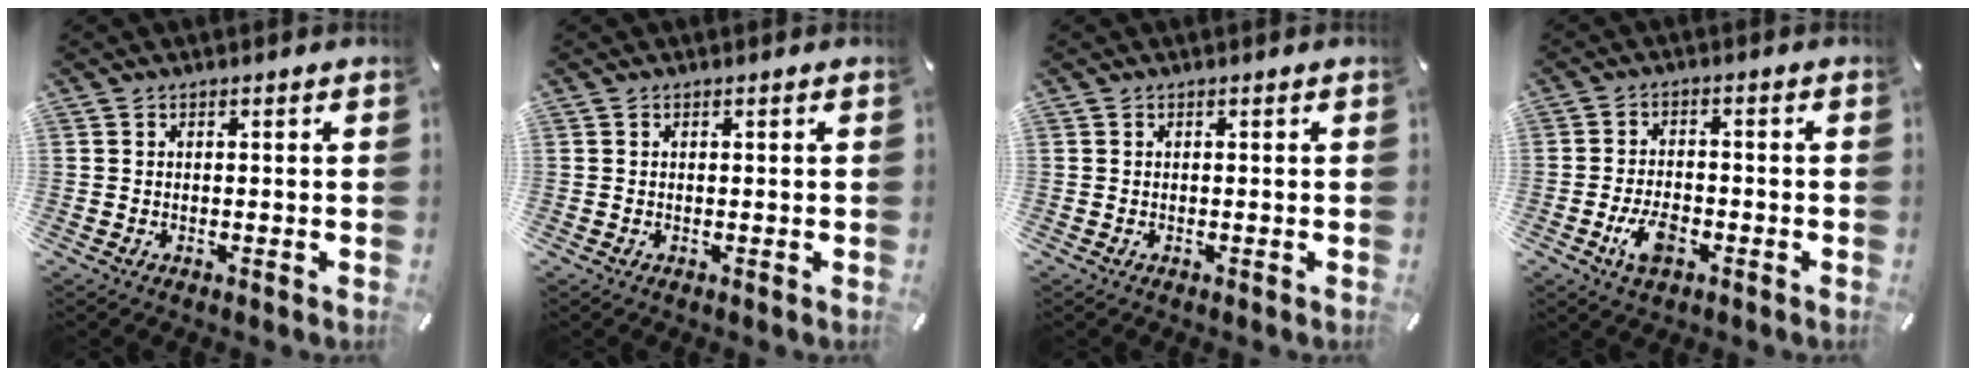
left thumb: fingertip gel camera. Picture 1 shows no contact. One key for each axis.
{"total": 0.0}
{"total": 0.0}
{"total": 6.7, "fx": -2.8, "fy": 3.7, "fz": 4.8, "tx": -0.108, "ty": 0.007, "tz": -0.053}